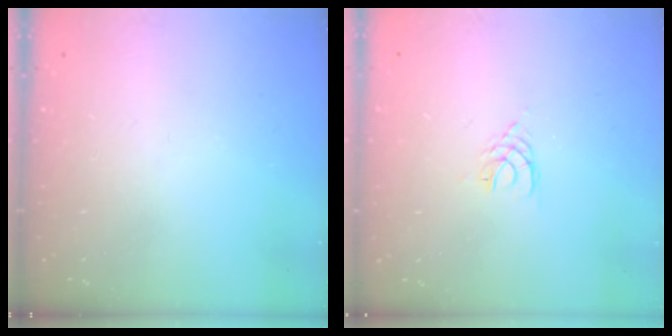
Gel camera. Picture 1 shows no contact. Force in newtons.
{"total": 2.0, "press": 1.9, "slide": 0.3}